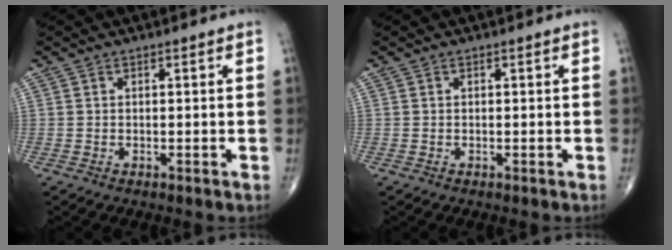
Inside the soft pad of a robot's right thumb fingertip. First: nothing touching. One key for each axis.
{"total": 0.0}